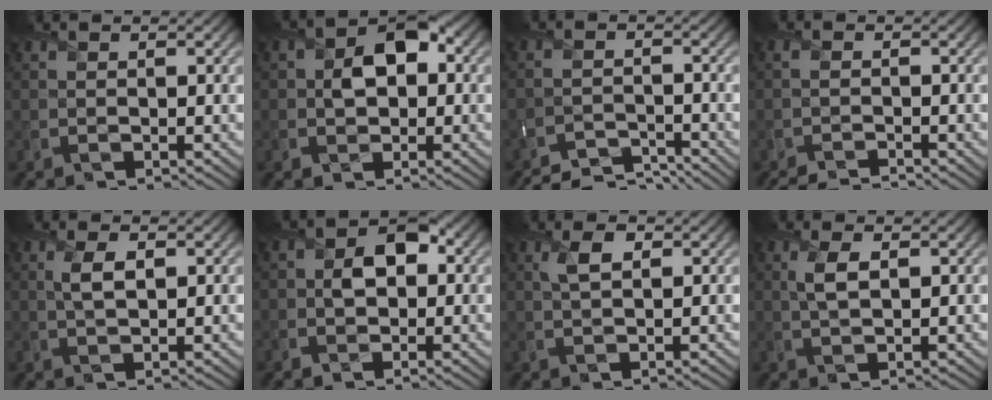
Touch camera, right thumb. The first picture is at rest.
{"total": 5.6, "force": [0.2, 4.0, 3.9], "torque": [-0.059, 0.005, -0.002]}
{"total": 5.4, "force": [-5.2, 0.8, 1.2], "torque": [-0.021, -0.006, -0.092]}
{"total": 2.6, "force": [-2.3, 0.4, 1.0], "torque": [-0.018, -0.011, -0.051]}
{"total": 3.0, "force": [0.9, 1.3, 2.6], "torque": [-0.061, 0.000, 0.020]}
{"total": 4.8, "force": [0.2, 3.5, 3.3], "torque": [-0.050, 0.002, -0.004]}
{"total": 2.7, "force": [1.1, 1.1, 2.3], "torque": [-0.048, 0.004, 0.021]}
{"total": 3.0, "force": [0.9, 1.2, 2.6], "torque": [-0.063, 0.001, 0.020]}